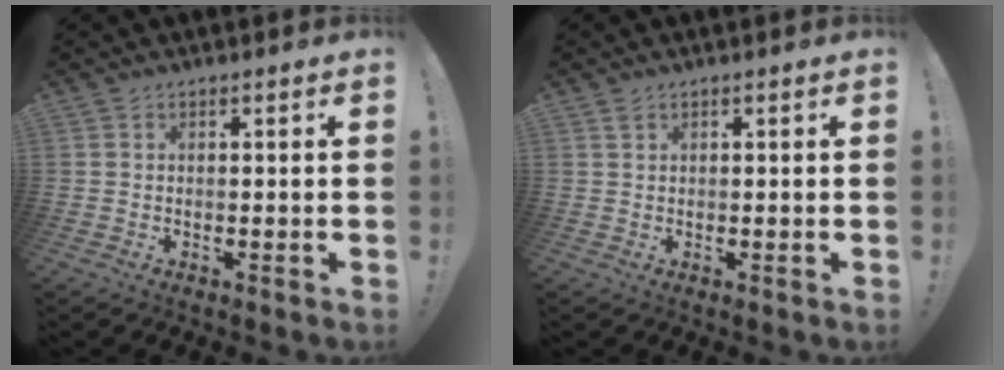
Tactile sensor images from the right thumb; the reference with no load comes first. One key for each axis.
{"total": 0.9, "fx": 0.7, "fy": 0.5, "fz": 0.2, "tx": -0.004, "ty": -0.001, "tz": 0.013}